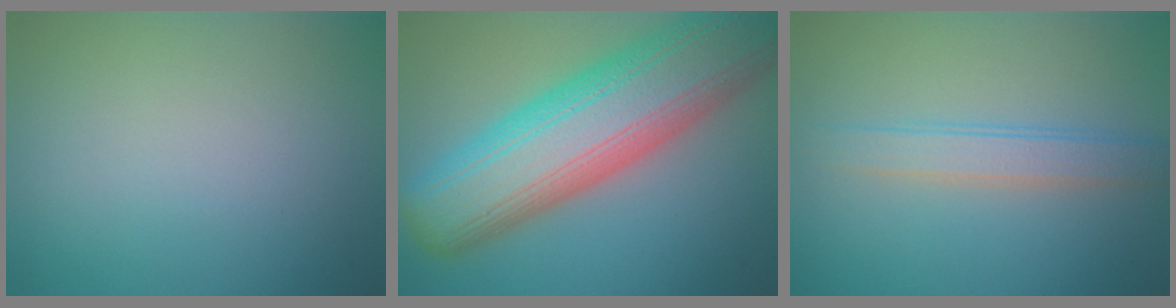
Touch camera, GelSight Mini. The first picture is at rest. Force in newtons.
{"total": 14.7, "press": 14.7, "slide": 0.8}
{"total": 2.5, "press": 2.5, "slide": 0.1}